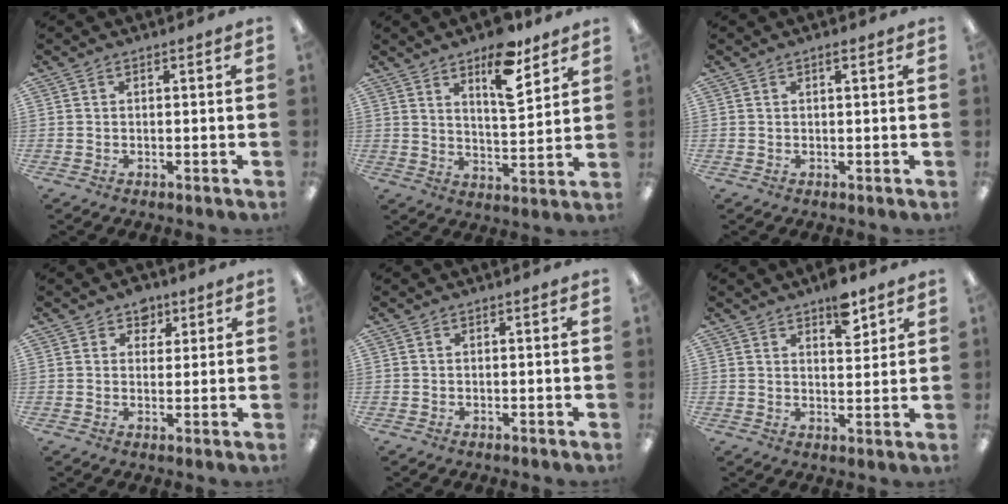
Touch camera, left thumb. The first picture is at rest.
{"total": 12.0, "force": [8.3, 4.0, 7.7], "torque": [-0.115, -0.046, 0.139]}
{"total": 1.0, "force": [0.6, 0.2, 0.8], "torque": [-0.017, 0.002, 0.010]}
{"total": 4.7, "force": [3.1, 3.4, 1.0], "torque": [-0.001, -0.012, 0.053]}
{"total": 0.0}
{"total": 7.6, "force": [5.1, 3.4, 4.5], "torque": [-0.043, -0.032, 0.083]}